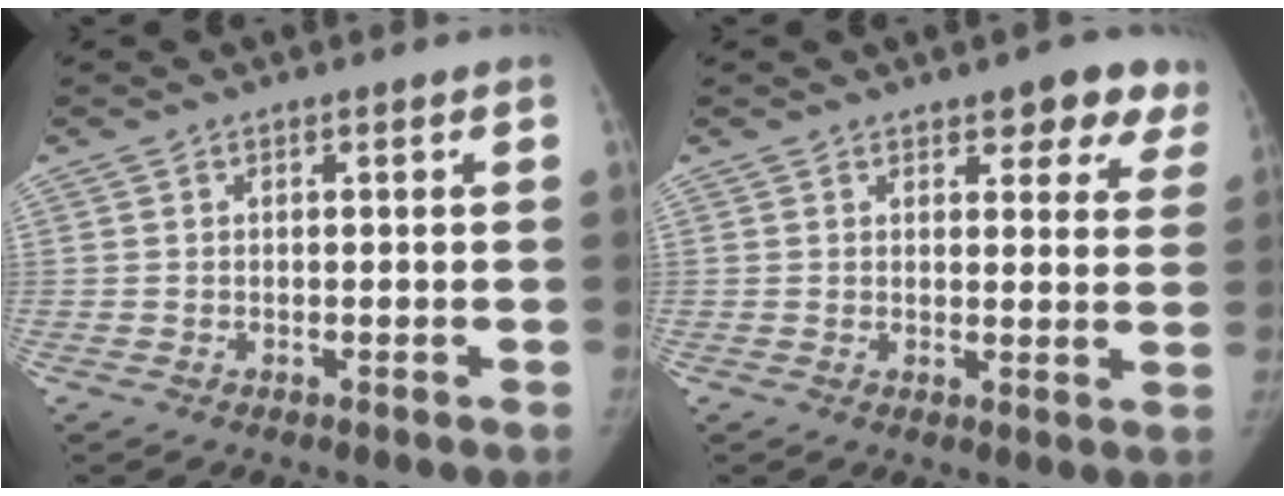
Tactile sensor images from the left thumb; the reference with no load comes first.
{"total": 8.3, "force": [5.7, 3.8, 4.6], "torque": [-0.010, -0.025, 0.060]}